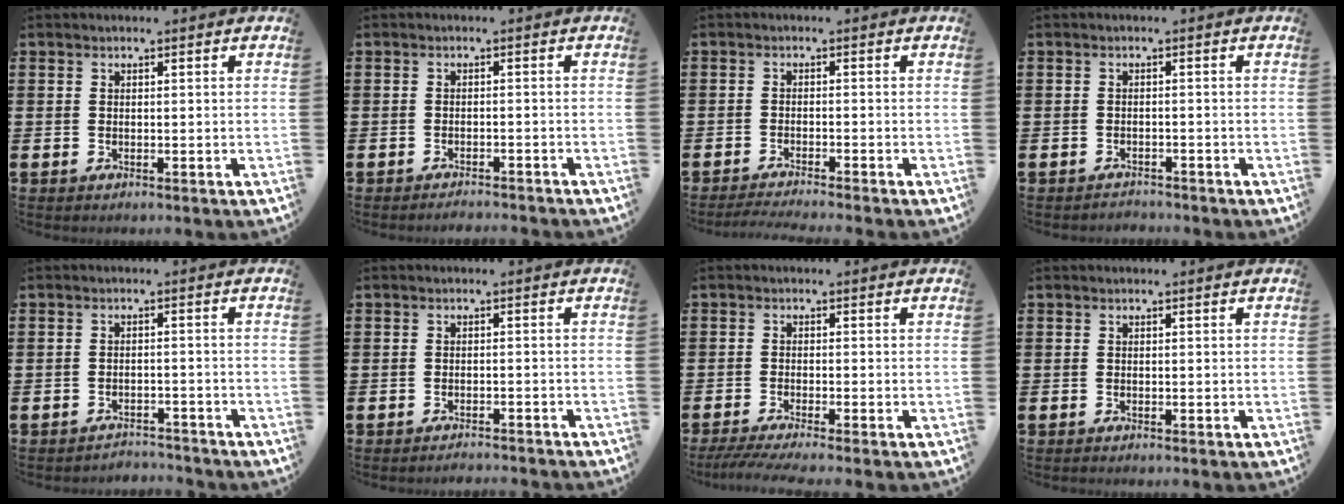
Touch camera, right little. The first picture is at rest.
{"total": 1.3, "force": [-1.3, -0.1, 0.0], "torque": [-0.003, 0.001, -0.026]}
{"total": 1.5, "force": [-1.4, -0.2, 0.5], "torque": [-0.007, 0.002, -0.027]}
{"total": 1.2, "force": [-1.2, 0.0, -0.2], "torque": [0.000, 0.004, -0.026]}
{"total": 2.1, "force": [-2.1, 0.1, -0.2], "torque": [-0.004, 0.004, -0.046]}
{"total": 1.2, "force": [-1.2, -0.1, 0.0], "torque": [-0.001, 0.002, -0.025]}
{"total": 2.3, "force": [-1.7, 0.0, 1.6], "torque": [-0.024, -0.002, -0.030]}
{"total": 0.0}